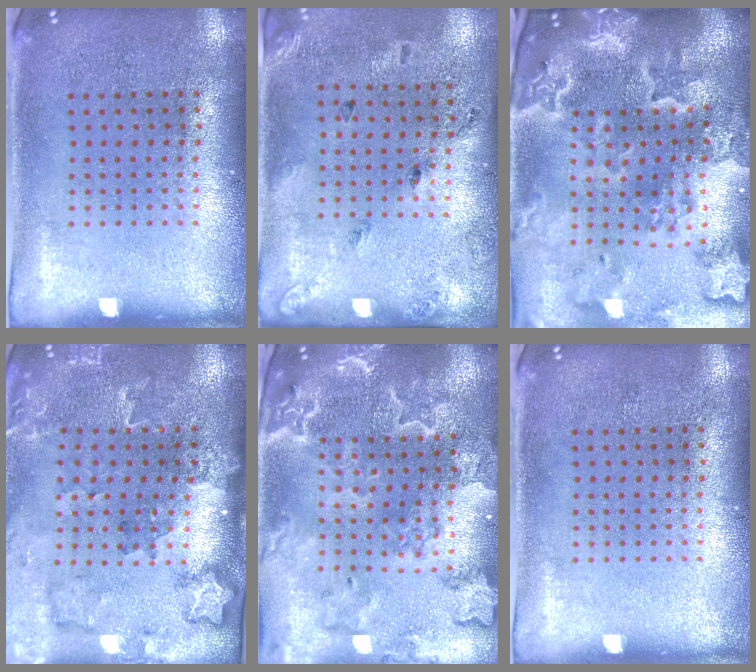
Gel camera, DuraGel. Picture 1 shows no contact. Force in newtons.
{"total": 1.7, "press": 1.0, "slide": 1.4}
{"total": 4.7, "press": 3.8, "slide": 2.8}
{"total": 1.8, "press": 1.8, "slide": 0.3}
{"total": 3.4, "press": 3.0, "slide": 1.5}
{"total": 0.0}